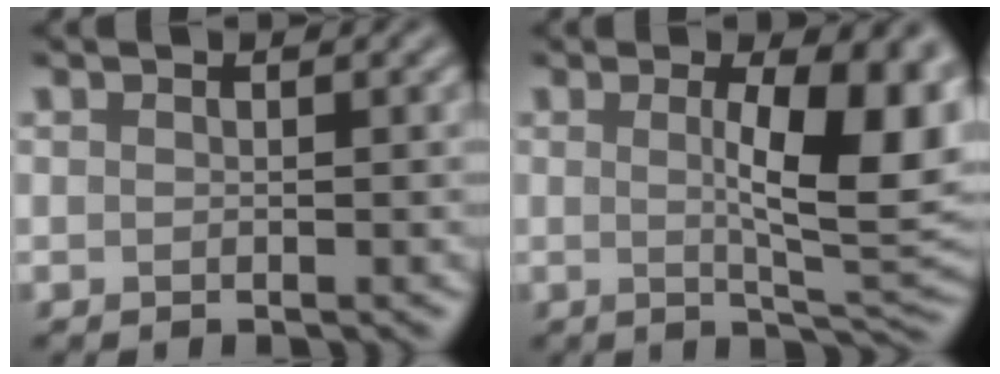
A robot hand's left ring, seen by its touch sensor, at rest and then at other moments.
{"total": 9.4, "force": [1.1, 2.6, 9.0], "torque": [-0.114, -0.004, 0.018]}